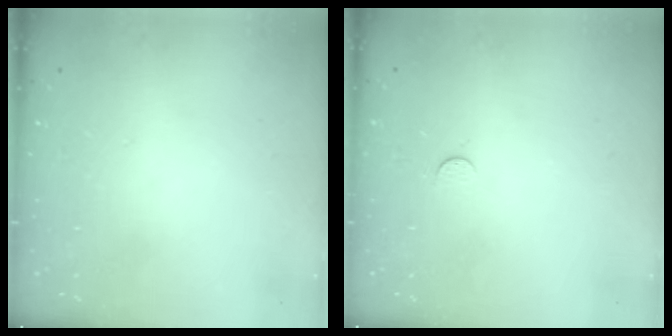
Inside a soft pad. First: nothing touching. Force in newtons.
{"total": 3.1, "press": 3.1, "slide": 0.4}